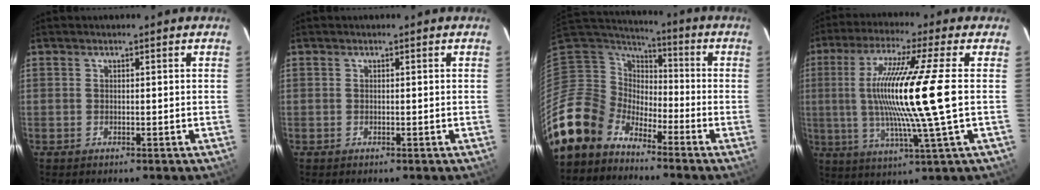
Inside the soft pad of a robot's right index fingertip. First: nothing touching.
{"total": 0.0}
{"total": 11.5, "force": [-9.3, 6.8, 1.2], "torque": [-0.052, 0.025, -0.185]}
{"total": 16.4, "force": [0.3, -1.4, 16.3], "torque": [-0.294, -0.011, 0.009]}